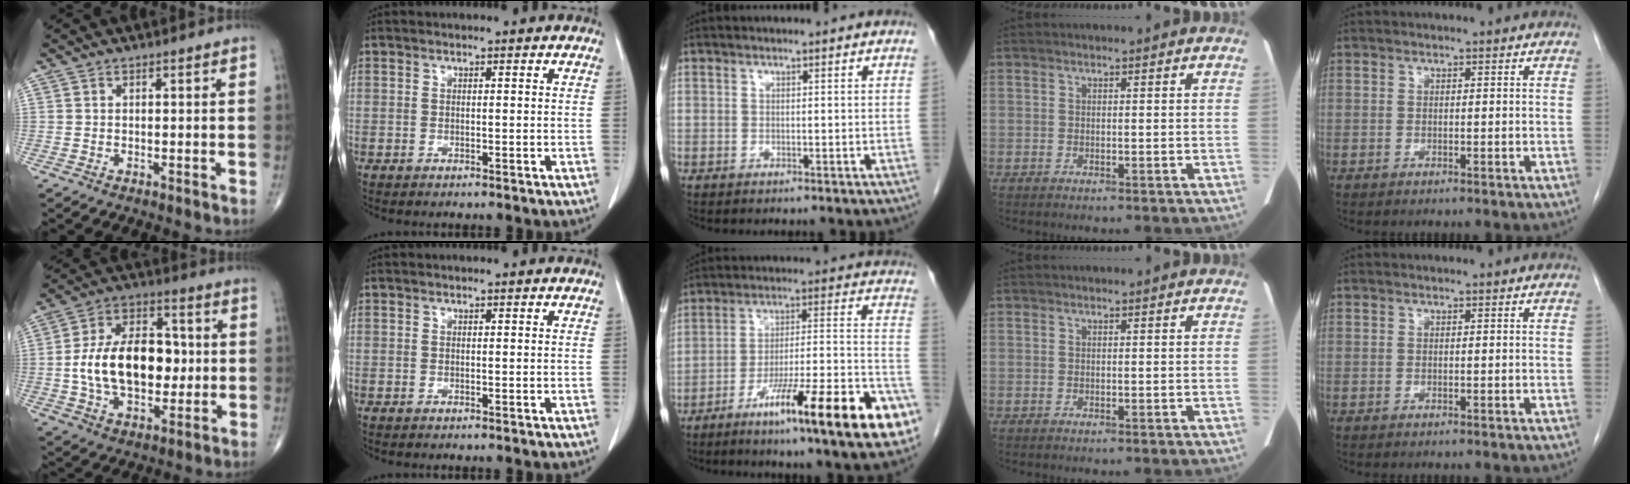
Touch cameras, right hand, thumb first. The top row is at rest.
{"thumb": {"total": 18.5, "force": [-0.4, 11.4, 14.5], "torque": [-0.224, 0.025, -0.005]}, "middle": {"total": 20.4, "force": [-11.1, 1.2, 17.1], "torque": [-0.208, -0.006, -0.171]}}